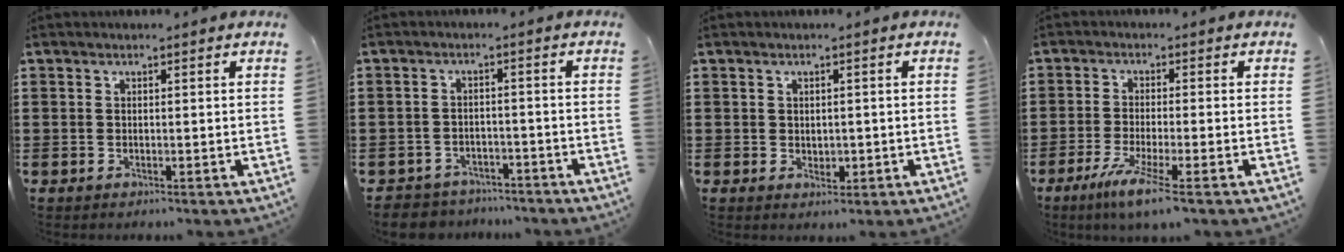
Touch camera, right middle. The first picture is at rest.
{"total": 3.4, "force": [-3.3, 0.8, -0.4], "torque": [-0.012, -0.005, -0.075]}
{"total": 1.4, "force": [0.3, 1.3, 0.5], "torque": [-0.006, 0.000, 0.004]}
{"total": 5.5, "force": [-3.6, 0.2, 4.1], "torque": [-0.087, -0.019, -0.065]}